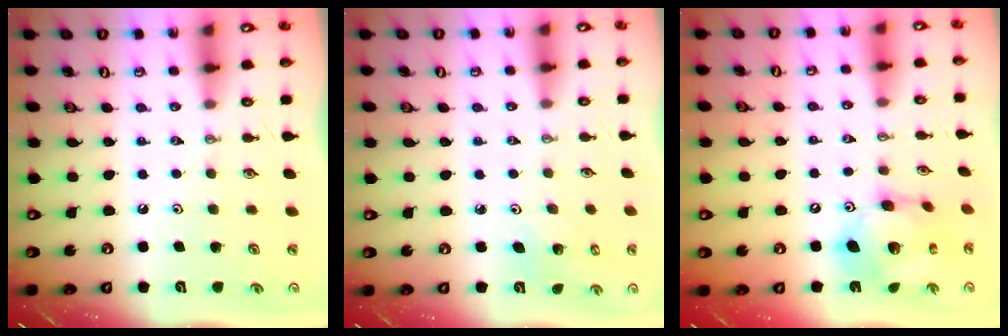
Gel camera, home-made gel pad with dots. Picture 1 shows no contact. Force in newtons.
{"total": 3.6, "press": 3.6, "slide": 0.2}
{"total": 15.3, "press": 15.2, "slide": 1.5}